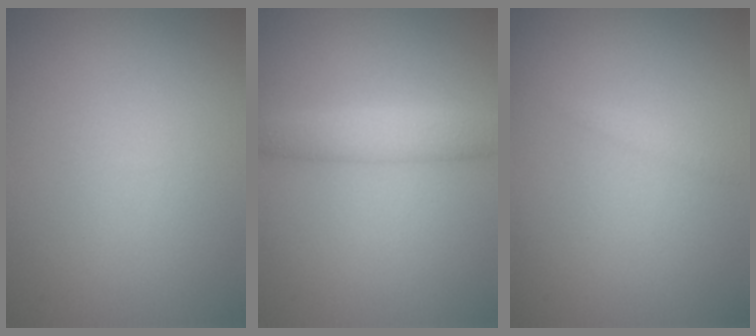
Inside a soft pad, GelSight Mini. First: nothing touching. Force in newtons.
{"total": 3.0, "press": 3.0, "slide": 0.1}
{"total": 0.6, "press": 0.6, "slide": 0.1}